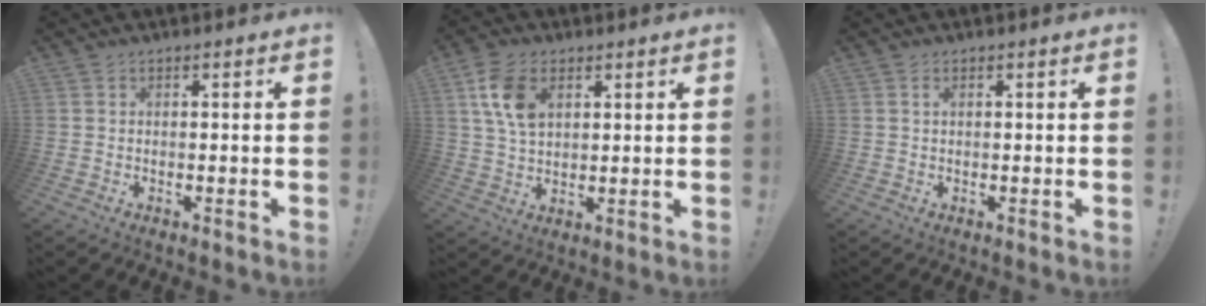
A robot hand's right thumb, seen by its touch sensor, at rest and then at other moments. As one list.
[{"total": 10.2, "force": [4.2, 6.4, 6.8], "torque": [-0.129, -0.007, 0.080]}, {"total": 0.8, "force": [0.3, 0.3, 0.7], "torque": [-0.017, 0.003, 0.006]}]